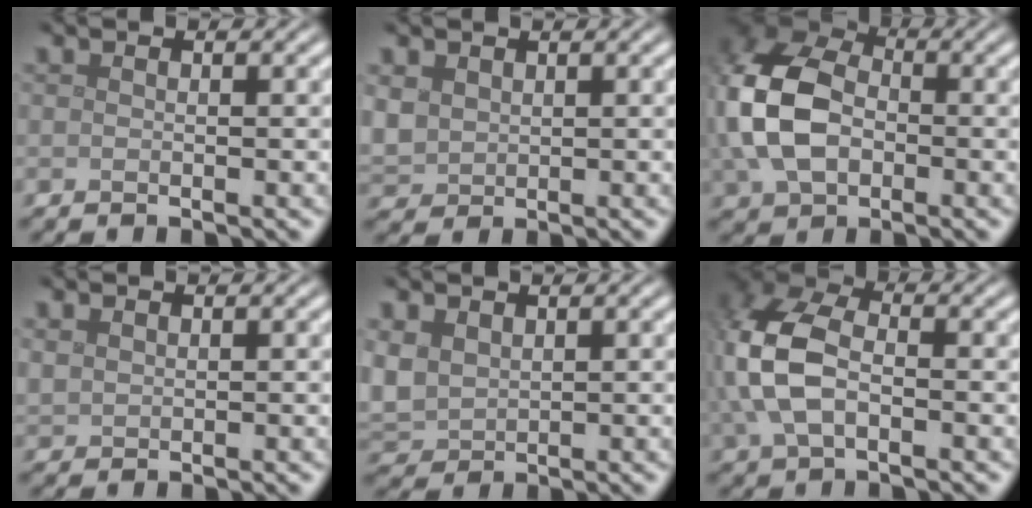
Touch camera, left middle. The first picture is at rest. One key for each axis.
{"total": 2.5, "fx": 1.1, "fy": 2.0, "fz": 1.0, "tx": -0.034, "ty": 0.000, "tz": 0.025}
{"total": 10.6, "fx": -0.3, "fy": 7.6, "fz": 7.4, "tx": -0.195, "ty": -0.002, "tz": -0.014}
{"total": 1.0, "fx": 0.8, "fy": 0.5, "fz": 0.3, "tx": -0.011, "ty": -0.001, "tz": 0.020}
{"total": 3.5, "fx": 1.2, "fy": 2.6, "fz": 1.9, "tx": -0.058, "ty": 0.000, "tz": 0.028}
{"total": 7.6, "fx": -0.2, "fy": 4.9, "fz": 5.8, "tx": -0.155, "ty": 0.006, "tz": -0.011}